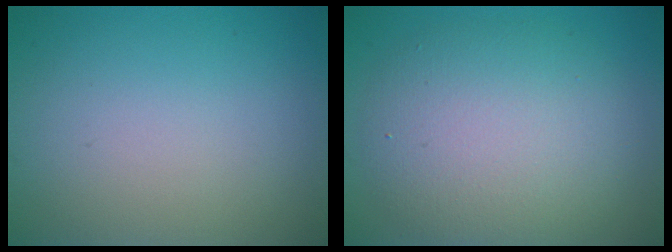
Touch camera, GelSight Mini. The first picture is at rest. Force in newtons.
{"total": 7.2, "press": 7.2, "slide": 0.6}